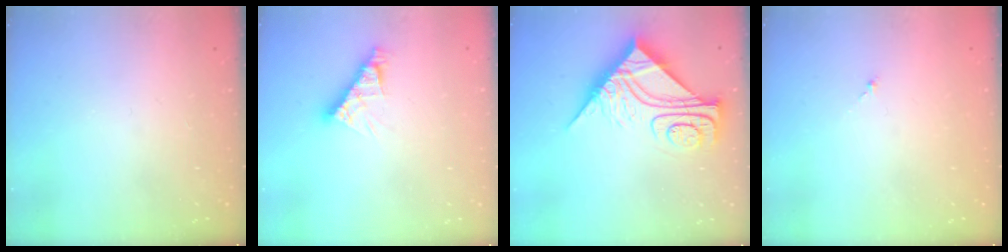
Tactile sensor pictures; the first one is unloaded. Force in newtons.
{"total": 8.2, "press": 8.2, "slide": 0.8}
{"total": 13.3, "press": 13.2, "slide": 1.4}
{"total": 1.0, "press": 0.8, "slide": 0.5}